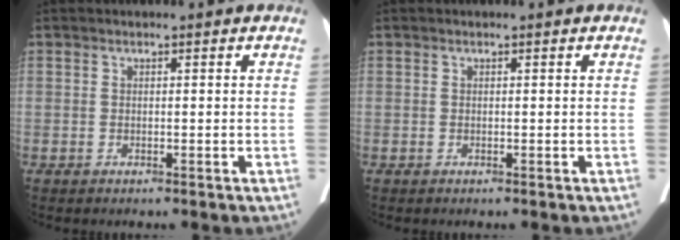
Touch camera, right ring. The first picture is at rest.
{"total": 0.0}